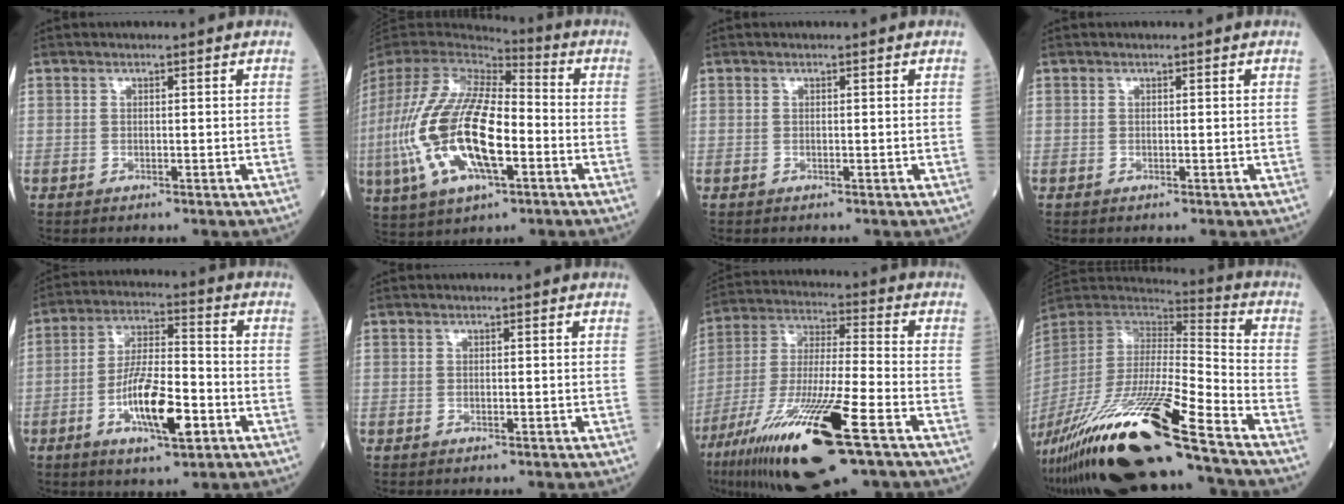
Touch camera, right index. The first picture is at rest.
{"total": 23.0, "force": [-5.3, 8.4, 20.8], "torque": [-0.497, -0.025, -0.097]}
{"total": 0.0}
{"total": 0.0}
{"total": 11.9, "force": [-4.4, 2.8, 10.7], "torque": [-0.201, -0.003, -0.076]}
{"total": 0.0}
{"total": 22.0, "force": [-11.6, 2.6, 18.5], "torque": [-0.357, -0.051, -0.205]}
{"total": 28.4, "force": [-19.6, 2.2, 20.5], "torque": [-0.398, -0.060, -0.358]}